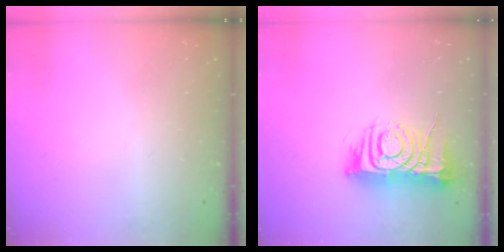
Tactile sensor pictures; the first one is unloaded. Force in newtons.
{"total": 10.2, "press": 10.2, "slide": 1.2}